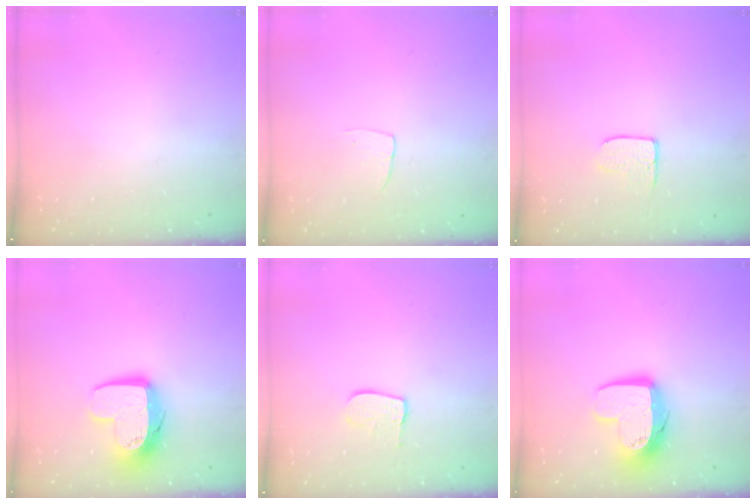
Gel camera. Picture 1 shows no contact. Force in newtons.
{"total": 3.7, "press": 3.7, "slide": 0.2}
{"total": 6.3, "press": 6.2, "slide": 0.5}
{"total": 12.4, "press": 12.4, "slide": 1.0}
{"total": 8.2, "press": 8.2, "slide": 0.7}
{"total": 12.4, "press": 12.4, "slide": 1.0}